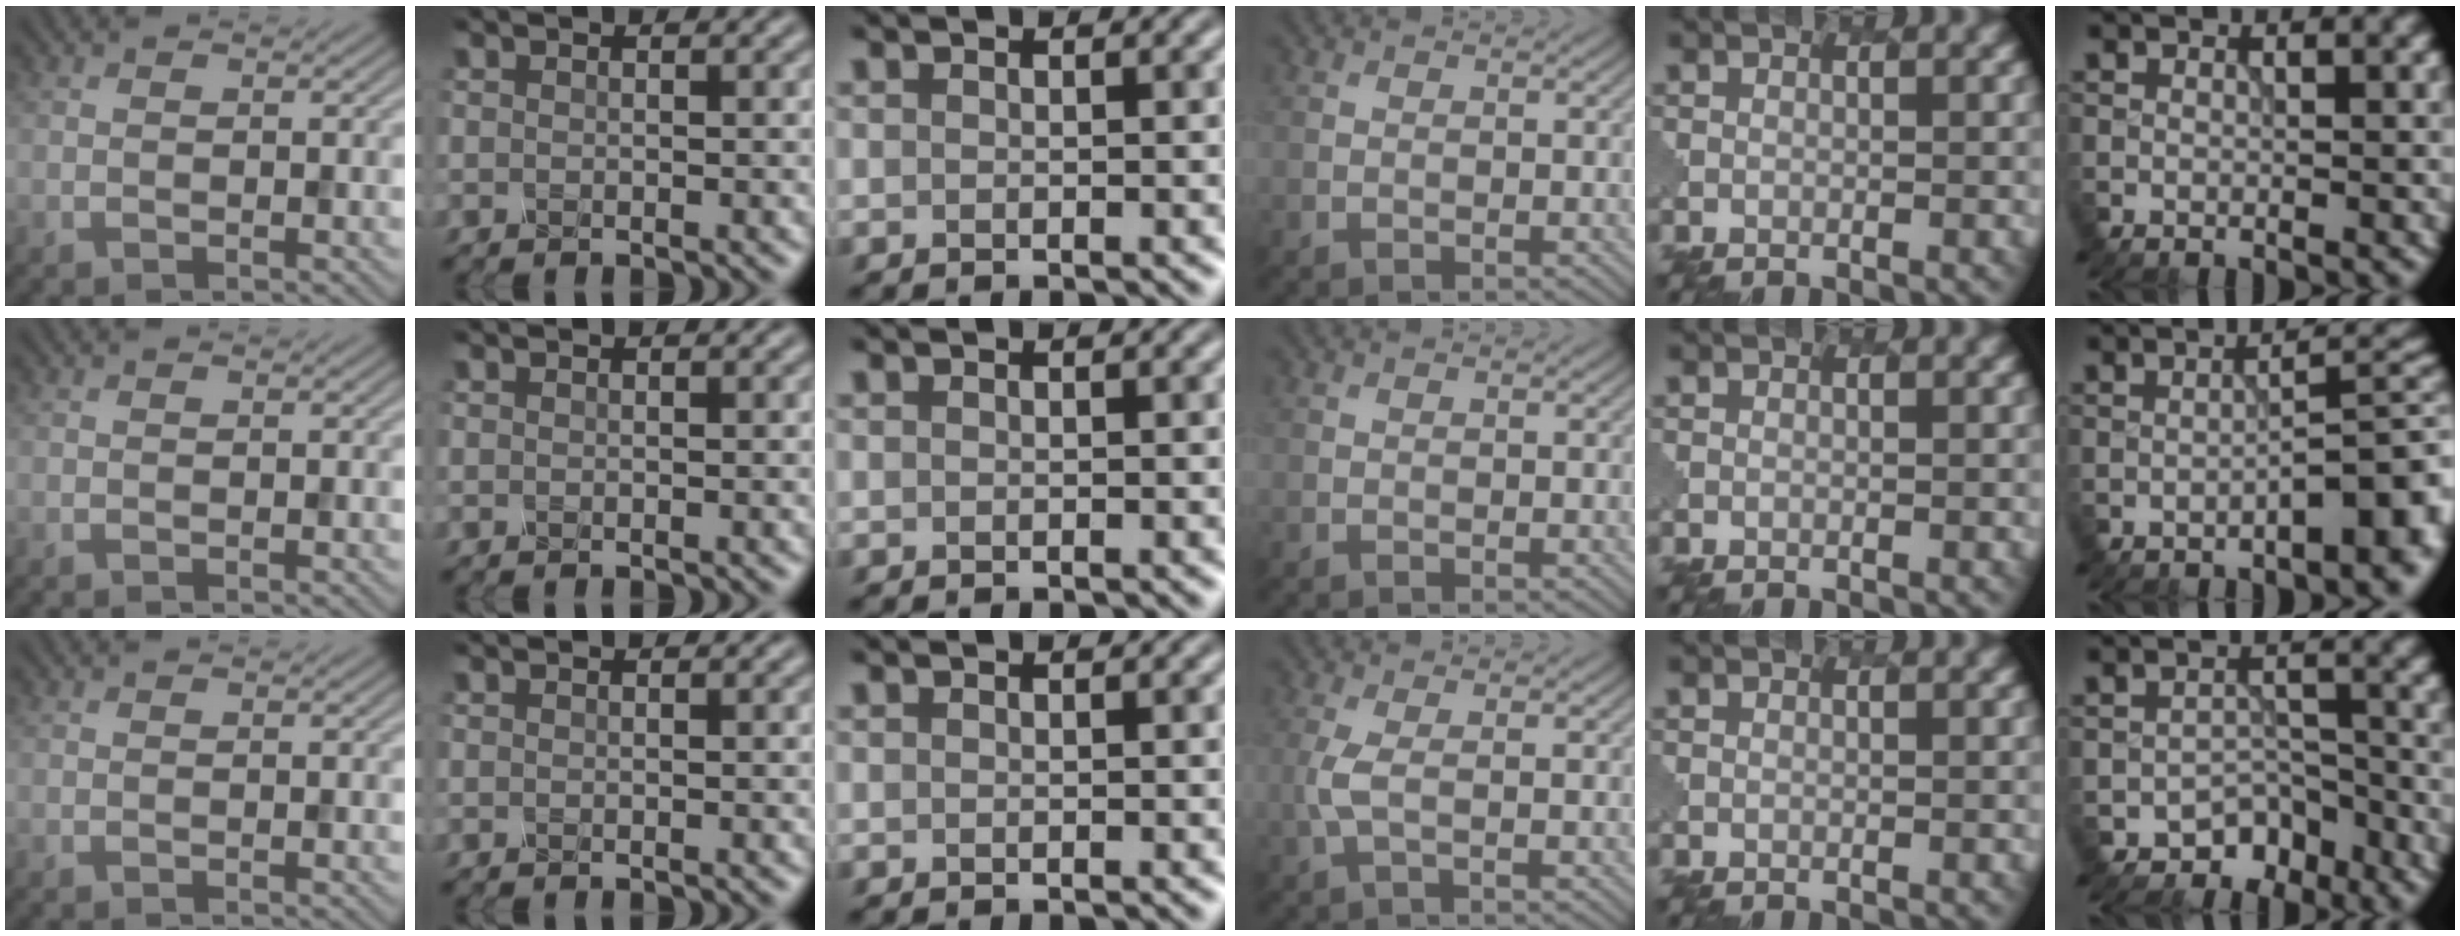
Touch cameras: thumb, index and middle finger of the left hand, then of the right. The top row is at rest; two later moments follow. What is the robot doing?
{"motion": "dispense", "object": "dispenser bottle"}